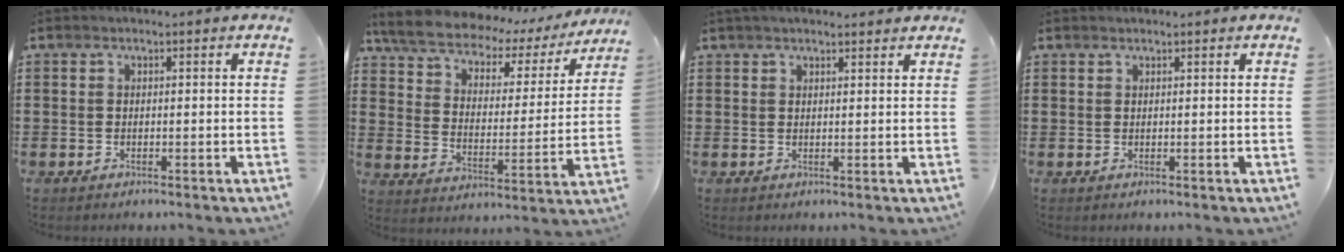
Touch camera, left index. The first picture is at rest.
{"total": 6.3, "force": [5.4, 2.1, 2.6], "torque": [-0.076, -0.035, 0.089]}
{"total": 1.7, "force": [1.6, 0.4, 0.6], "torque": [-0.015, 0.003, 0.031]}
{"total": 0.6, "force": [0.6, 0.0, 0.1], "torque": [-0.004, 0.000, 0.012]}